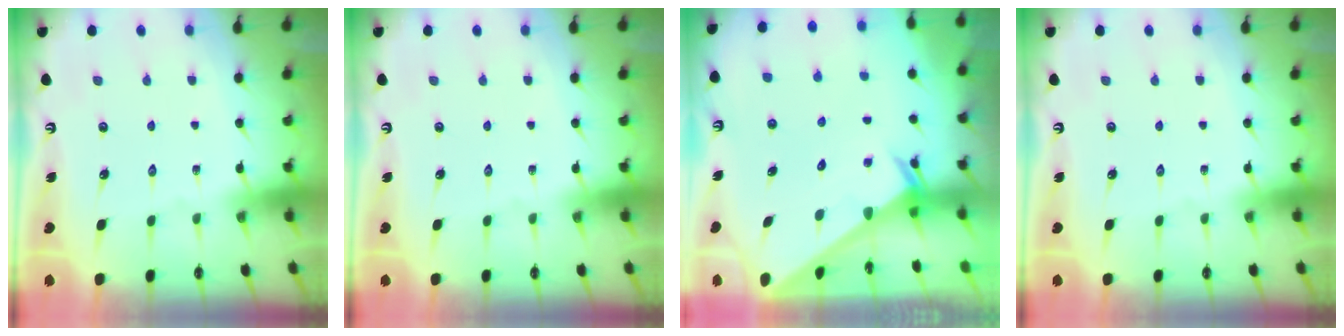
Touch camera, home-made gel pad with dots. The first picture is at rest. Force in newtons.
{"total": 0.0}
{"total": 2.3, "press": 2.3, "slide": 0.1}
{"total": 0.0}